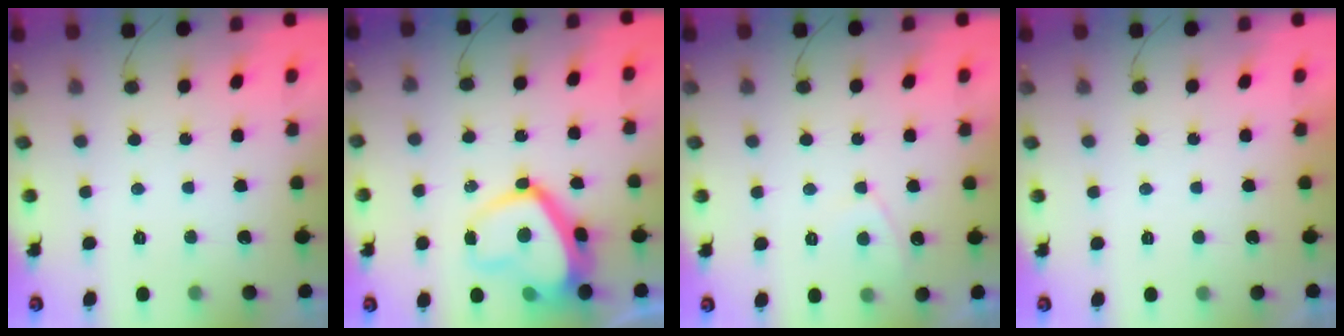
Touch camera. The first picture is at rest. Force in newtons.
{"total": 14.6, "press": 14.6, "slide": 1.3}
{"total": 2.4, "press": 2.4, "slide": 0.5}
{"total": 2.1, "press": 2.1, "slide": 0.4}